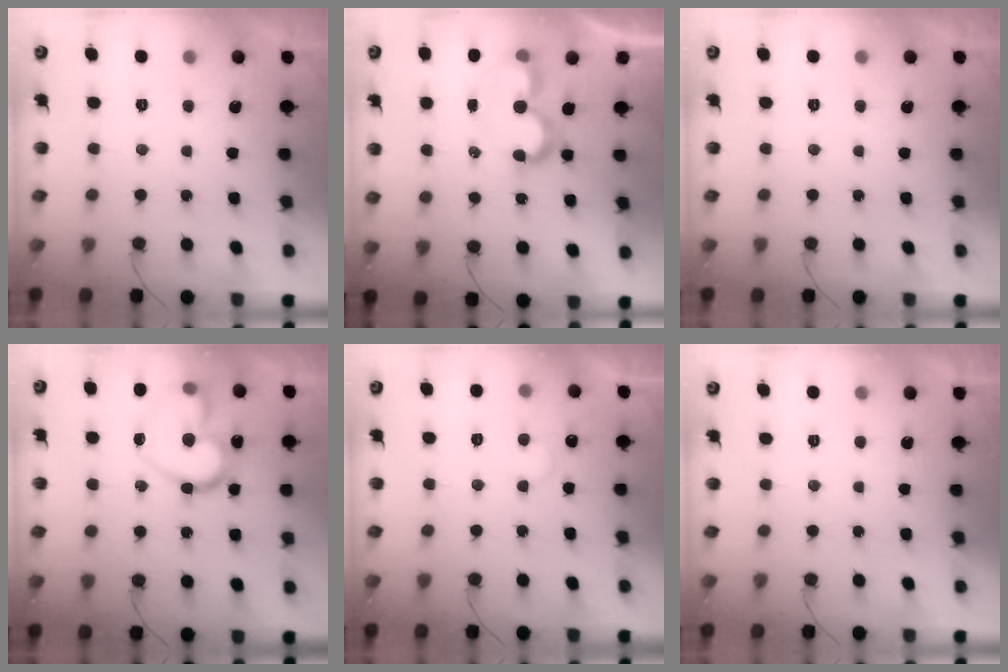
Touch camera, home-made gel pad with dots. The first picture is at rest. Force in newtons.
{"total": 8.2, "press": 8.2, "slide": 0.6}
{"total": 0.0}
{"total": 19.4, "press": 19.3, "slide": 2.0}
{"total": 5.8, "press": 5.8, "slide": 0.4}
{"total": 1.8, "press": 1.8, "slide": 0.0}